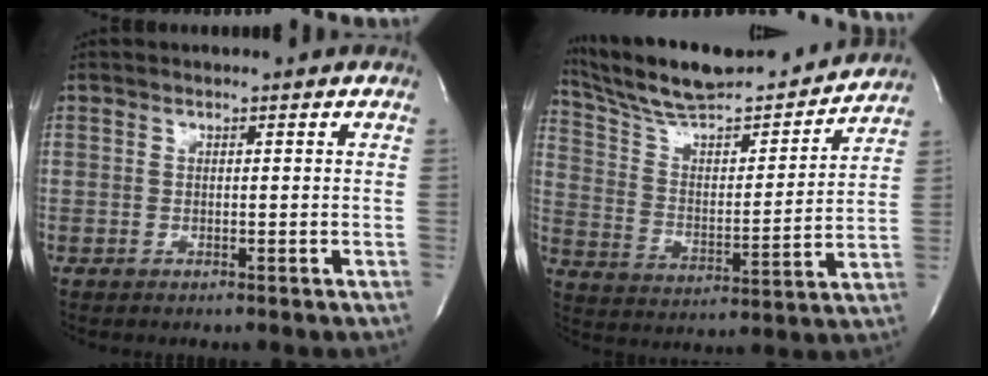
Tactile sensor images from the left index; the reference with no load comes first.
{"total": 21.4, "force": [19.7, 2.8, 7.9], "torque": [-0.133, 0.005, 0.308]}